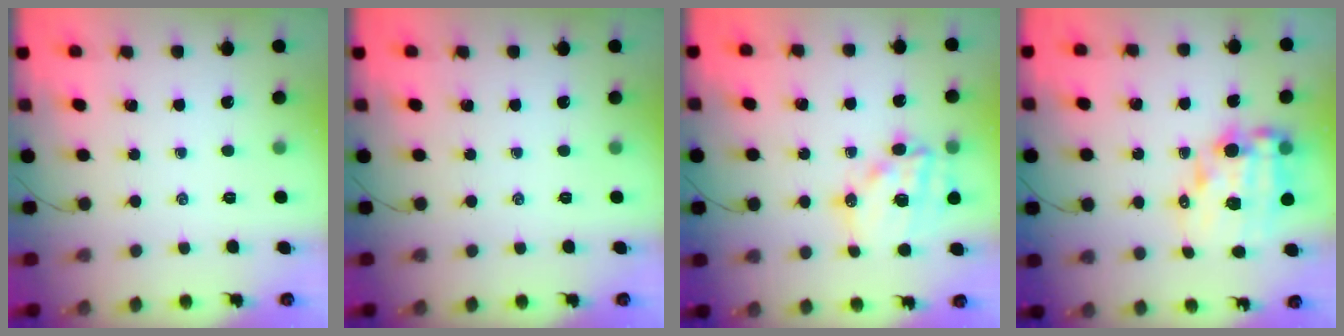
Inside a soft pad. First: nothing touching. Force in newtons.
{"total": 0.0}
{"total": 14.9, "press": 14.6, "slide": 3.3}
{"total": 13.2, "press": 12.9, "slide": 3.1}